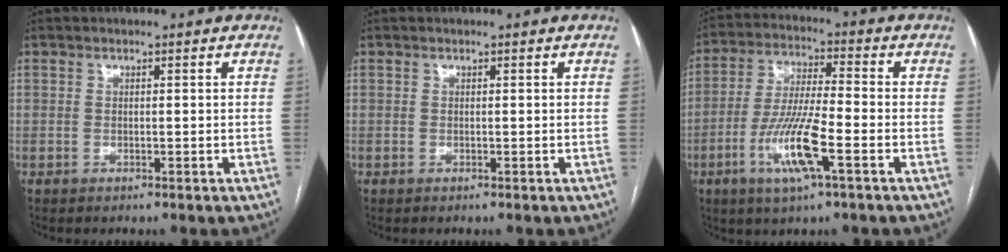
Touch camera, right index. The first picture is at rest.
{"total": 0.0}
{"total": 11.3, "force": [-4.4, 1.1, 10.4], "torque": [-0.207, -0.011, -0.083]}